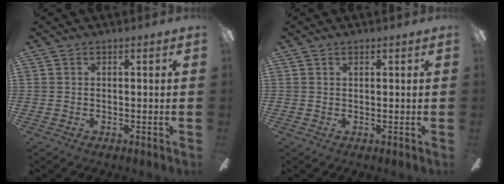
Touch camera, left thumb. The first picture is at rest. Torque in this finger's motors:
{"motor_torque": [0.11, -0.02, 0.06, -0.03, -0.01]}